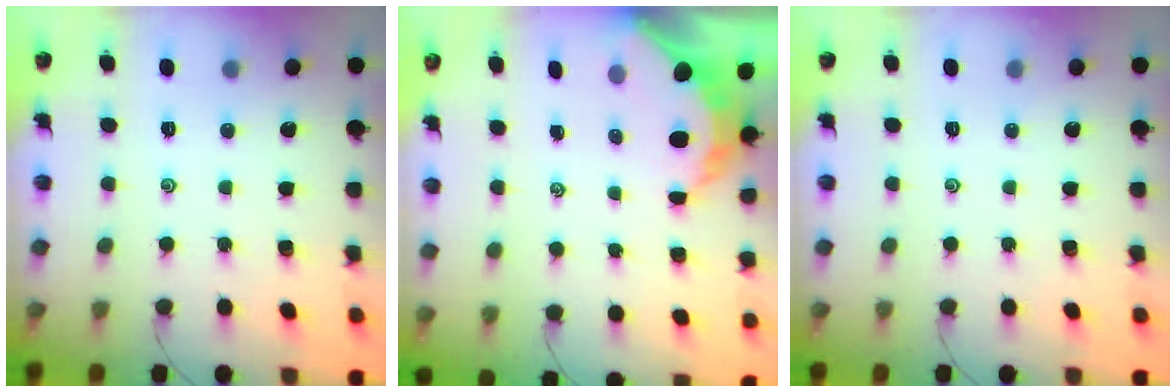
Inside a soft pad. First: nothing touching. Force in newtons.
{"total": 5.9, "press": 5.8, "slide": 0.9}
{"total": 0.0}